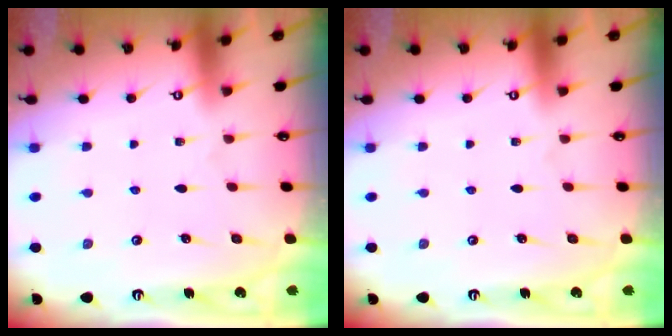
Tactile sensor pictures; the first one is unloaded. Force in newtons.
{"total": 0.0}